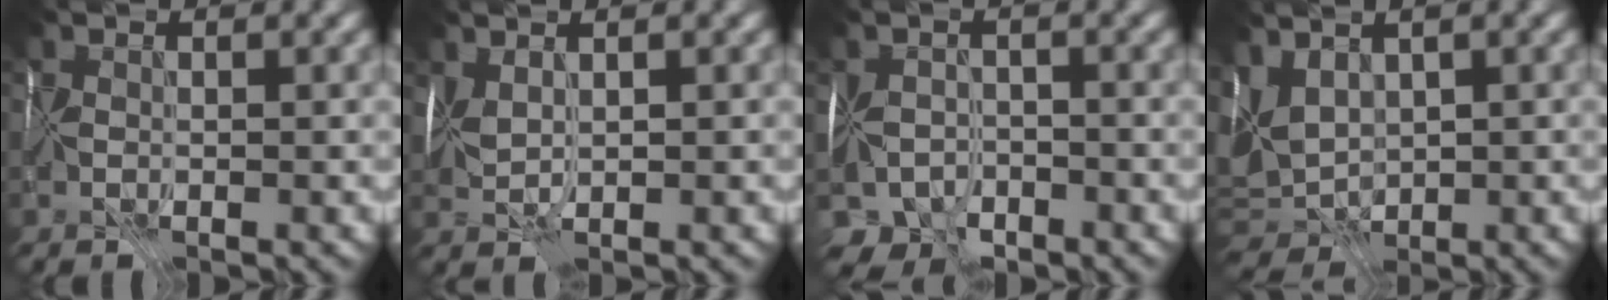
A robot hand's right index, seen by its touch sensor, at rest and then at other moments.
{"total": 2.6, "force": [0.8, 1.2, 2.2], "torque": [-0.046, 0.010, 0.019]}
{"total": 5.0, "force": [-3.2, 3.3, 1.8], "torque": [-0.025, -0.007, -0.056]}
{"total": 5.9, "force": [1.0, 4.0, 4.3], "torque": [-0.097, 0.005, 0.021]}